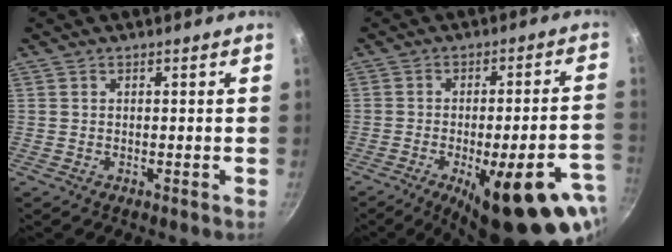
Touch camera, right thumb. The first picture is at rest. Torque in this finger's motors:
{"motor_torque": [2.62, 2.39, 2.04, -0.73, 0.14]}